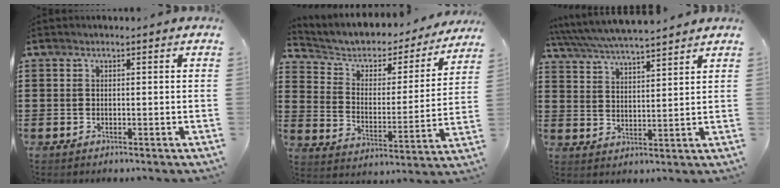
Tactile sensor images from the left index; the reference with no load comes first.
{"total": 4.1, "force": [3.2, 2.3, 1.3], "torque": [-0.049, -0.028, 0.046]}
{"total": 5.4, "force": [5.2, 0.1, 1.4], "torque": [-0.049, -0.026, 0.090]}